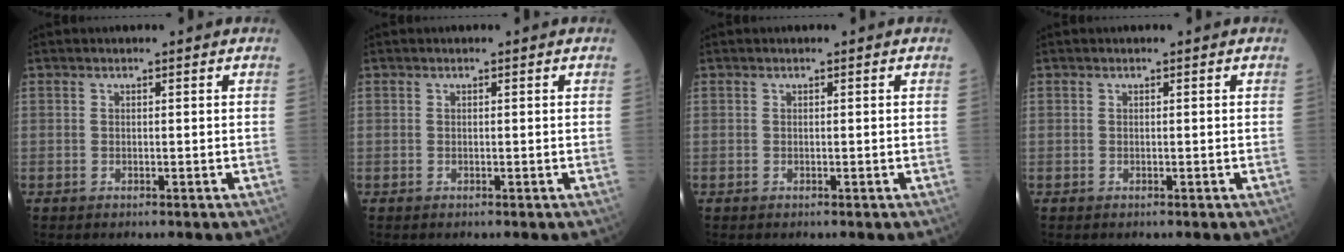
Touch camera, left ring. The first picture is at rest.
{"total": 0.0}
{"total": 0.0}
{"total": 0.0}